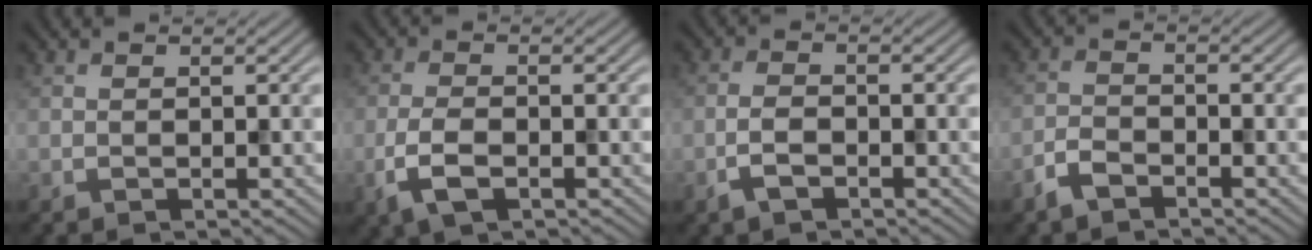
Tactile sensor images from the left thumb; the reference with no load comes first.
{"total": 4.3, "force": [-1.9, 1.9, 3.4], "torque": [-0.080, -0.004, -0.042]}
{"total": 2.8, "force": [-1.7, 1.2, 1.9], "torque": [-0.044, 0.000, -0.039]}
{"total": 2.9, "force": [-2.3, 1.1, 1.4], "torque": [-0.033, 0.000, -0.055]}